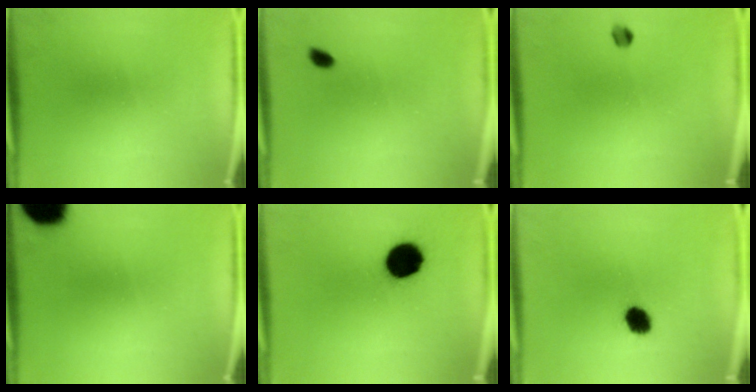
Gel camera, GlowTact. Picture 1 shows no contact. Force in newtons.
{"total": 1.4}
{"total": 1.7}
{"total": 15.9}
{"total": 11.4}
{"total": 5.1}